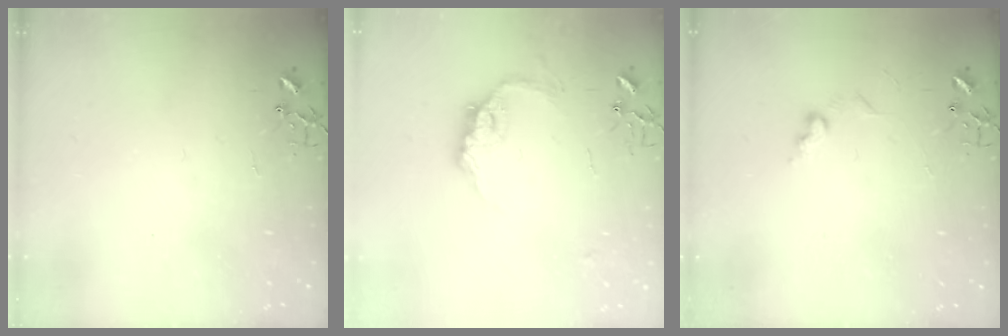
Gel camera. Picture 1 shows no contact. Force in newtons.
{"total": 11.2, "press": 11.2, "slide": 0.3}
{"total": 6.9, "press": 6.8, "slide": 1.0}